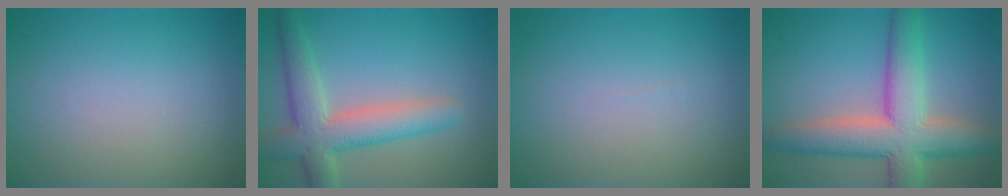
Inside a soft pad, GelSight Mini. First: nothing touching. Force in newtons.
{"total": 5.8, "press": 5.8, "slide": 0.4}
{"total": 0.0}
{"total": 8.6, "press": 8.6, "slide": 0.5}